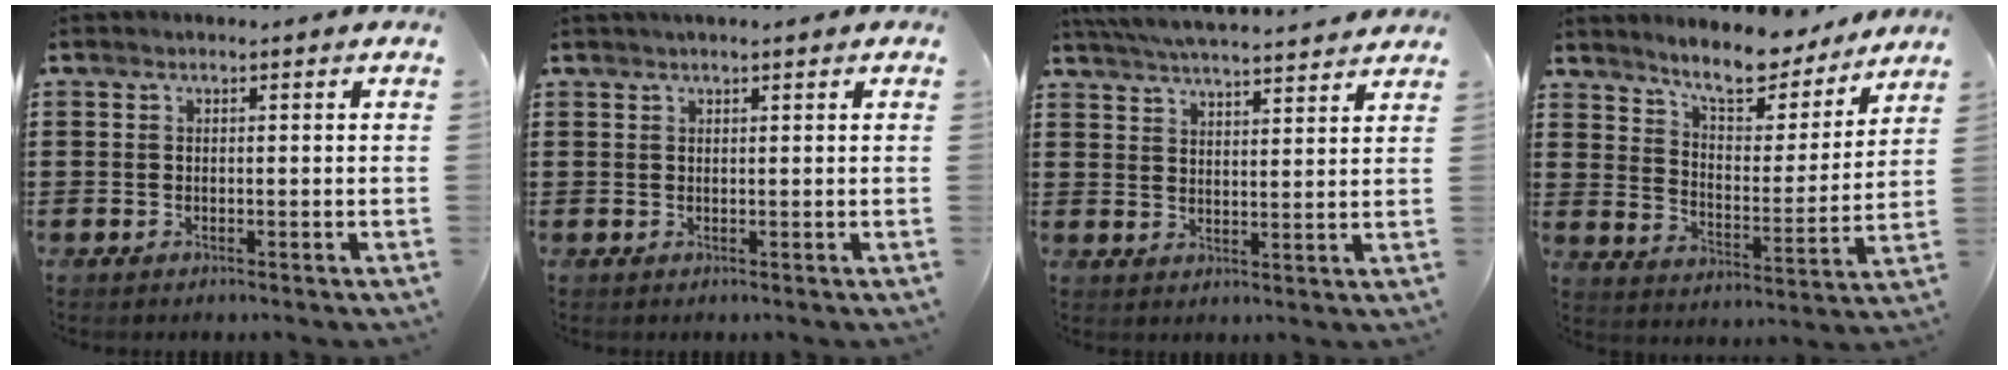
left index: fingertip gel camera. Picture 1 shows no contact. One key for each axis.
{"total": 1.1, "fx": 0.9, "fy": 0.1, "fz": 0.5, "tx": -0.011, "ty": 0.002, "tz": 0.017}
{"total": 5.5, "fx": 5.3, "fy": -0.2, "fz": 1.3, "tx": -0.046, "ty": -0.028, "tz": 0.094}
{"total": 8.8, "fx": 8.1, "fy": 1.6, "fz": 3.1, "tx": -0.076, "ty": -0.050, "tz": 0.142}